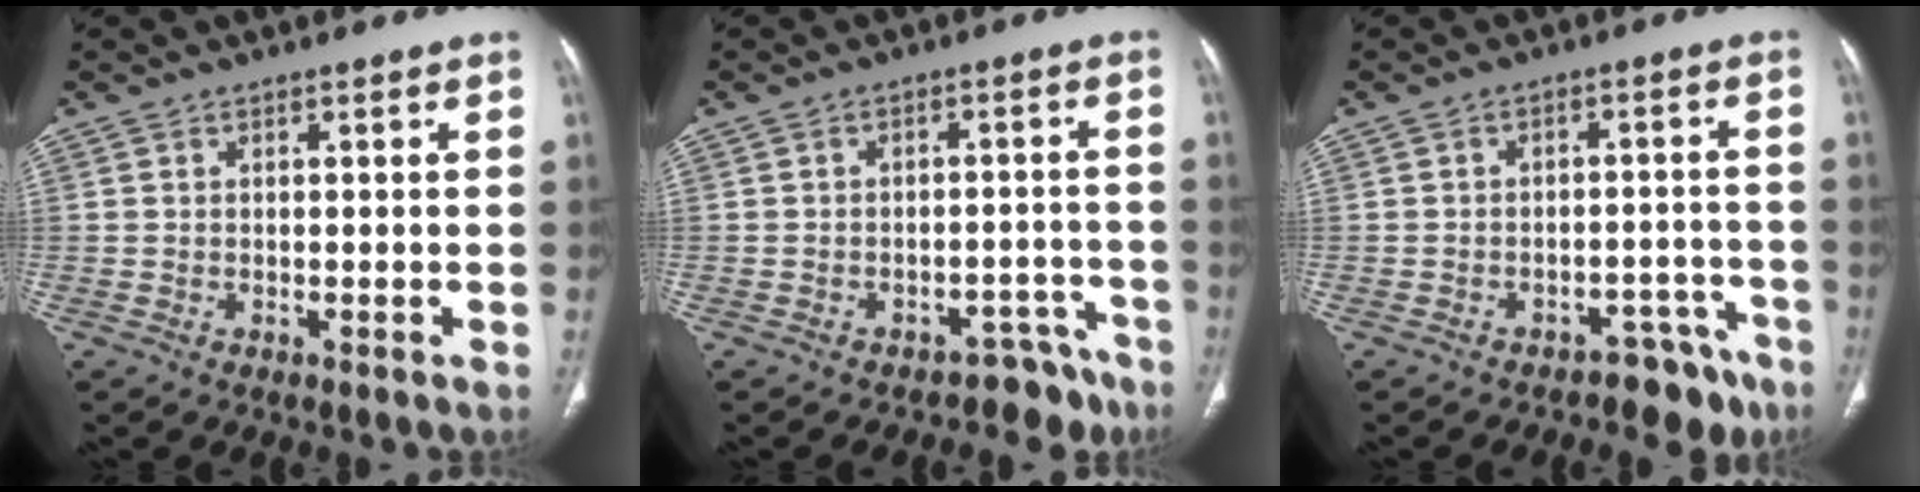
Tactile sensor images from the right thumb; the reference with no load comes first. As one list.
[{"total": 5.8, "force": [-4.7, 3.4, 0.3], "torque": [0.029, 0.070, -0.060]}, {"total": 6.8, "force": [-5.3, 3.9, 1.6], "torque": [0.011, 0.068, -0.071]}]